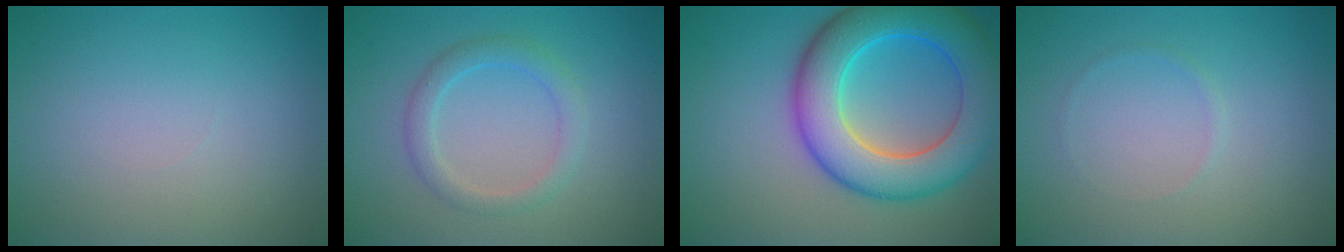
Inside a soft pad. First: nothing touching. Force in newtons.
{"total": 2.4, "press": 2.4, "slide": 0.1}
{"total": 10.1, "press": 10.1, "slide": 0.1}
{"total": 0.5, "press": 0.5, "slide": 0.1}